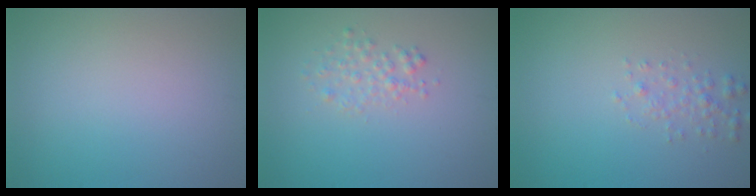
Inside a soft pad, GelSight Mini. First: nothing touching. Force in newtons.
{"total": 1.6, "press": 1.6, "slide": 0.1}
{"total": 1.4, "press": 1.4, "slide": 0.0}